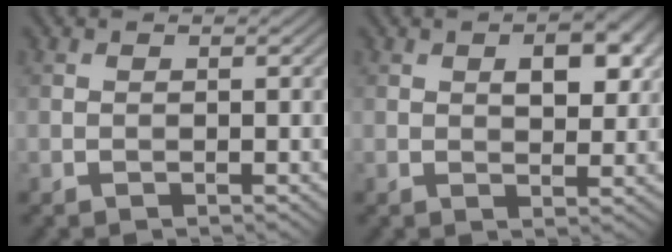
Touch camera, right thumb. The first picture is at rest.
{"total": 5.4, "force": [1.6, 2.8, 4.3], "torque": [-0.061, 0.001, 0.024]}